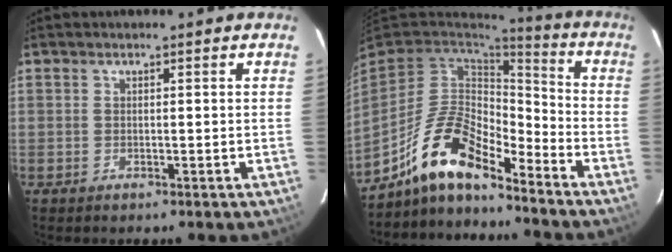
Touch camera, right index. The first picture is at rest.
{"total": 14.1, "force": [-10.7, 4.6, 8.0], "torque": [-0.167, 0.003, -0.206]}